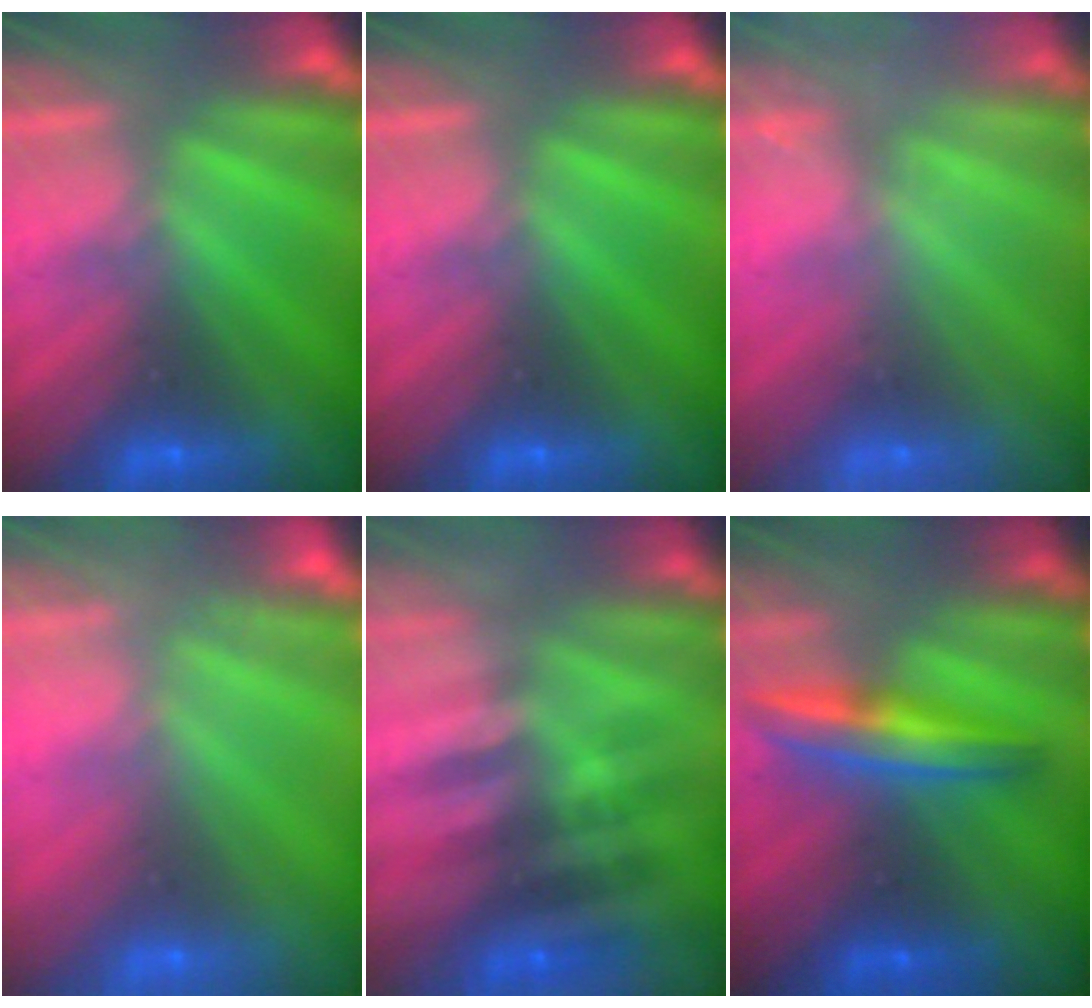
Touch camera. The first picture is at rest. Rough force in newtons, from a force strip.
{"total": 0.0}
{"total": 2.7}
{"total": 8.1}
{"total": 2.4}
{"total": 5.8}